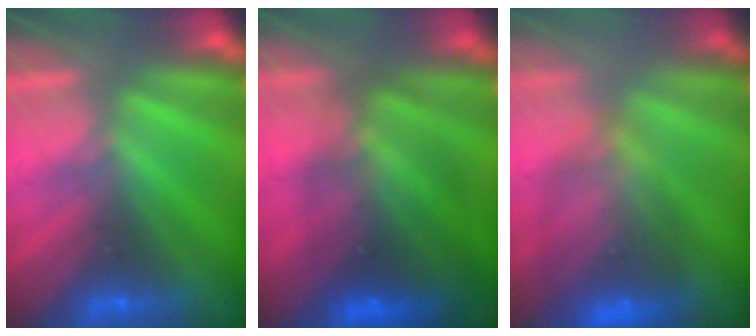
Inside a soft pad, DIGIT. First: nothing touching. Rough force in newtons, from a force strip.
{"total": 7.7}
{"total": 5.9}